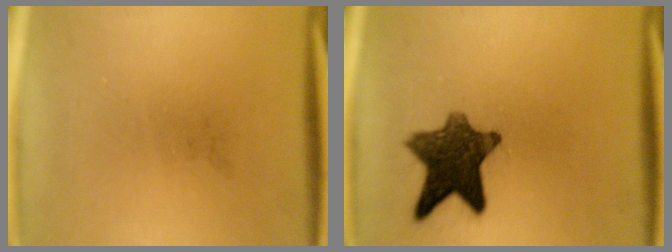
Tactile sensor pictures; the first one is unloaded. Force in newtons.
{"total": 10.7}